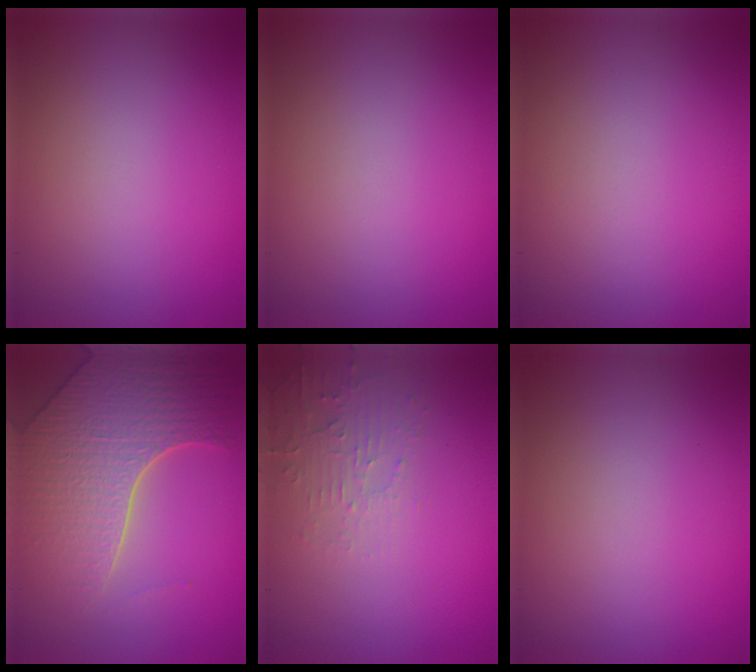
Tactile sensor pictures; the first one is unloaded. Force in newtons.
{"total": 0.0}
{"total": 0.0}
{"total": 7.8, "press": 5.7, "slide": 5.4}
{"total": 2.4, "press": 2.3, "slide": 0.6}
{"total": 0.0}